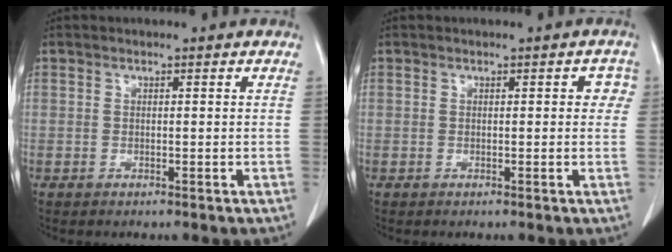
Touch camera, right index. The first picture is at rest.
{"total": 2.1, "force": [0.4, 1.1, 1.8], "torque": [-0.009, 0.010, 0.000]}